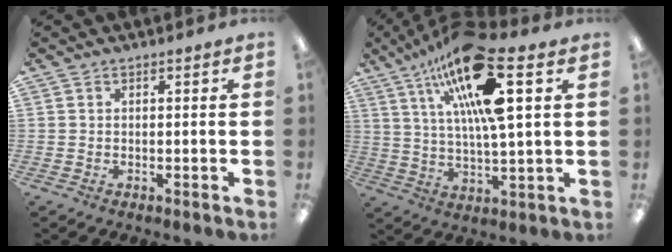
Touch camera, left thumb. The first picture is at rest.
{"total": 19.8, "force": [9.2, 5.6, 16.6], "torque": [-0.295, -0.029, 0.146]}